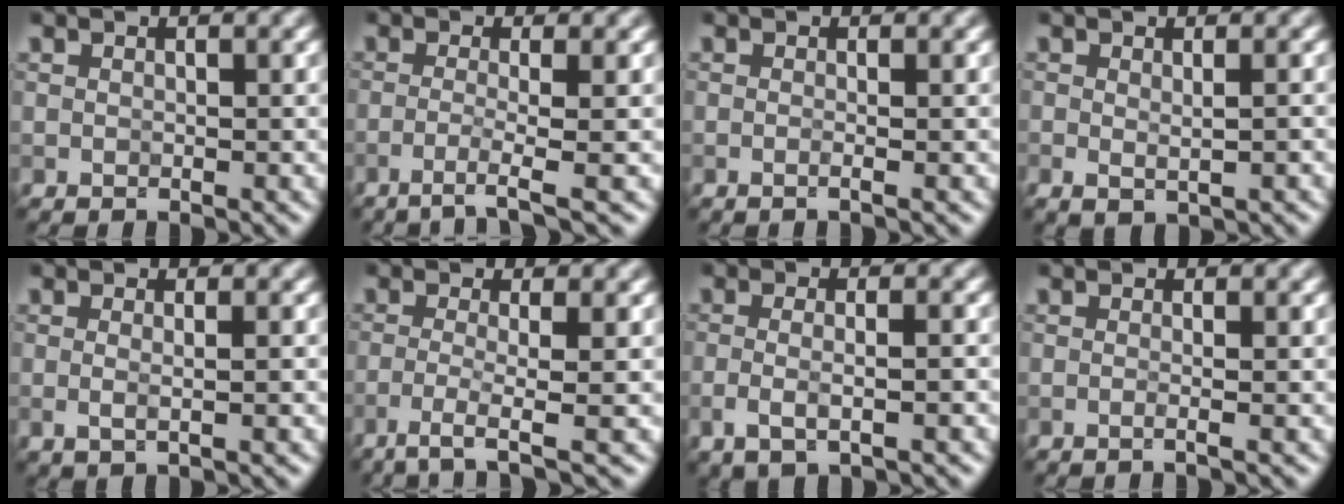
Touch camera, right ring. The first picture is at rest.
{"total": 2.8, "force": [-1.3, 0.3, 2.5], "torque": [-0.039, 0.002, -0.042]}
{"total": 1.6, "force": [0.1, 0.8, 1.4], "torque": [0.000, -0.007, -0.020]}
{"total": 1.3, "force": [0.1, 0.5, 1.2], "torque": [-0.024, -0.008, 0.004]}
{"total": 1.8, "force": [0.1, 0.6, 1.7], "torque": [-0.030, -0.008, -0.003]}
{"total": 3.5, "force": [-1.6, 0.6, 3.1], "torque": [-0.054, -0.004, -0.046]}
{"total": 3.2, "force": [-0.9, 1.1, 2.9], "torque": [-0.049, -0.006, -0.014]}
{"total": 2.0, "force": [0.2, 1.0, 1.7], "torque": [-0.001, -0.004, -0.023]}